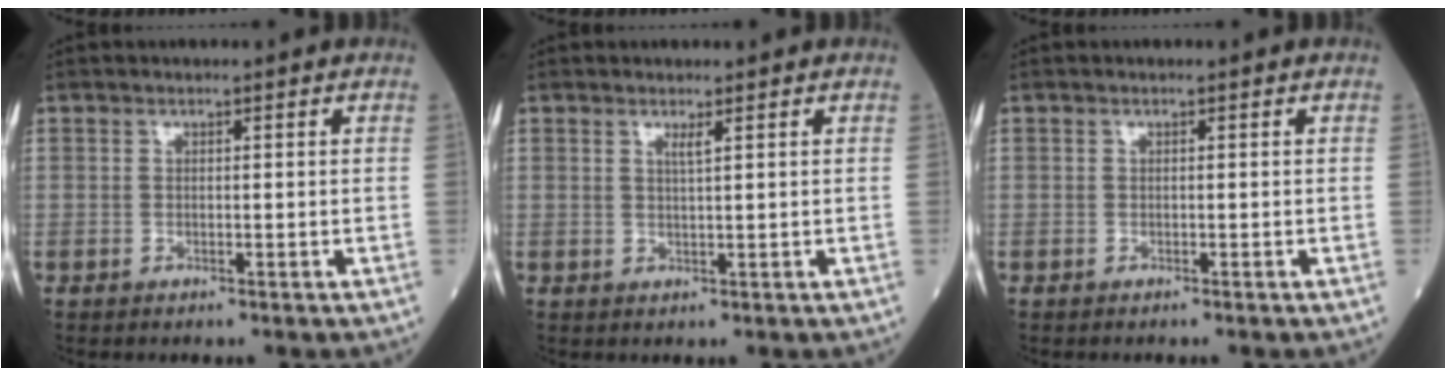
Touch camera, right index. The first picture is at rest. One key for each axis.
{"total": 1.2, "fx": 0.7, "fy": -0.2, "fz": 0.9, "tx": -0.020, "ty": -0.007, "tz": 0.013}
{"total": 0.0}